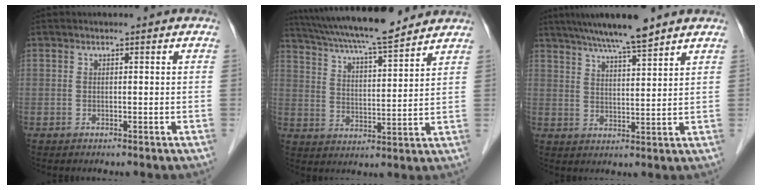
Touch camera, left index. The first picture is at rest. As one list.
[{"total": 16.2, "force": [14.4, 1.3, 7.3], "torque": [-0.134, 0.017, 0.234]}, {"total": 9.2, "force": [7.6, 0.0, 5.2], "torque": [-0.084, 0.015, 0.125]}]